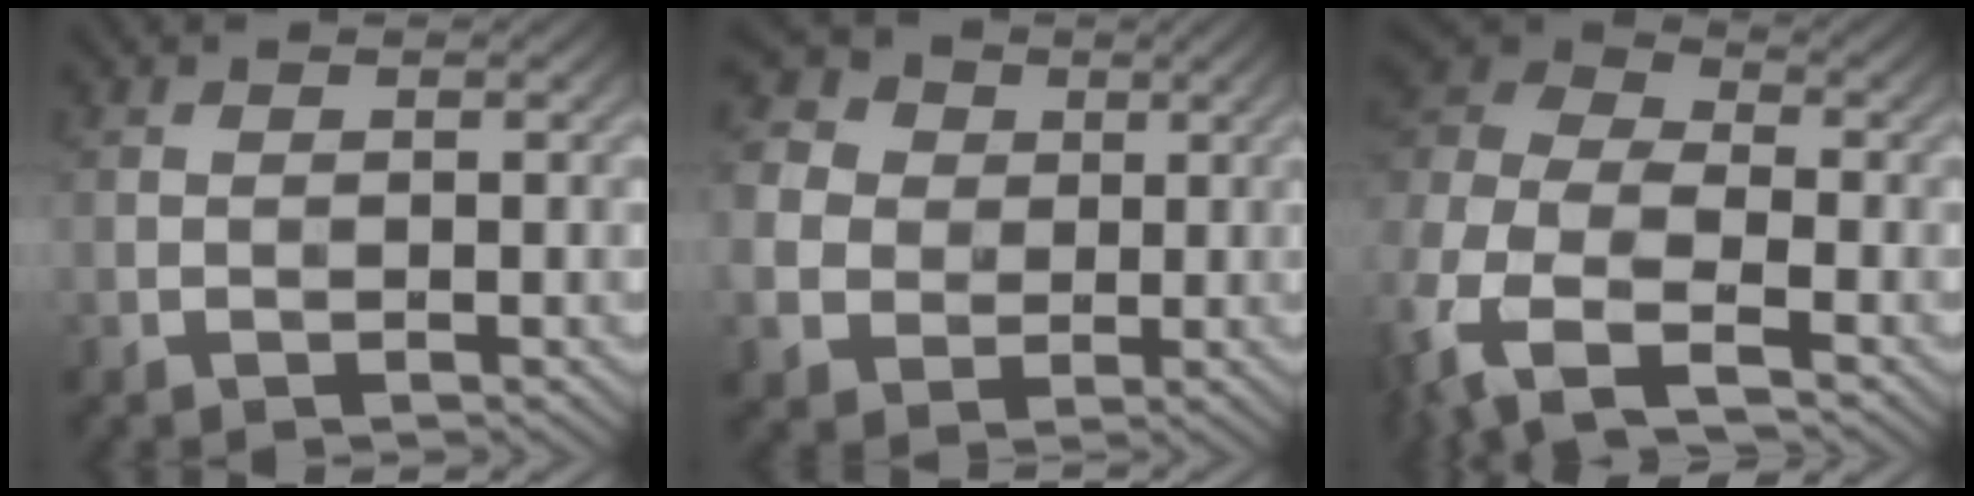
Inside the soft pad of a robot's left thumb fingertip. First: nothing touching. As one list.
[{"total": 9.5, "force": [0.9, 8.5, 4.0], "torque": [-0.156, 0.005, 0.005]}, {"total": 12.3, "force": [-5.0, 7.2, 8.7], "torque": [-0.228, -0.007, -0.113]}]